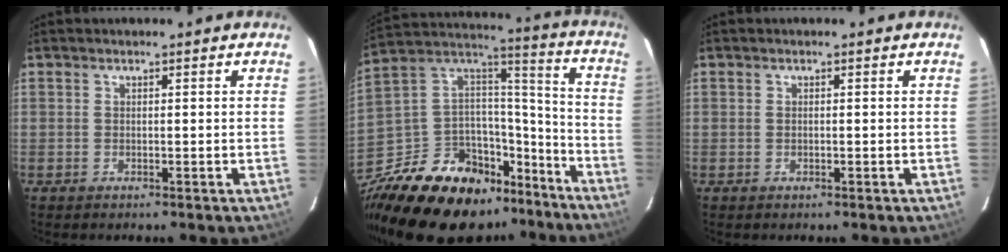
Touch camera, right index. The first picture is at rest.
{"total": 29.7, "force": [-21.3, 15.0, 14.2], "torque": [-0.285, 0.054, -0.312]}
{"total": 0.0}